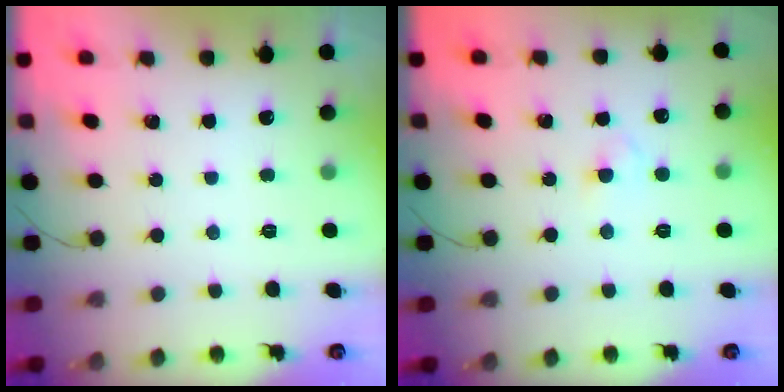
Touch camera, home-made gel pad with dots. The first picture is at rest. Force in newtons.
{"total": 2.2, "press": 2.0, "slide": 0.9}